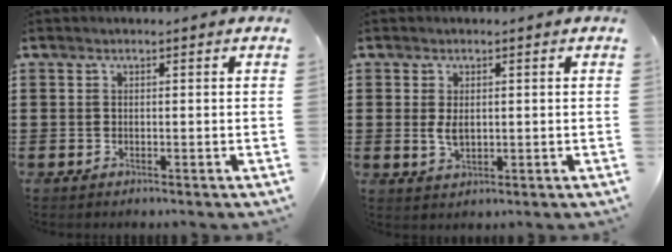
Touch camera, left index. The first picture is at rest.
{"total": 2.9, "force": [0.4, 1.6, 2.3], "torque": [-0.055, 0.002, 0.005]}